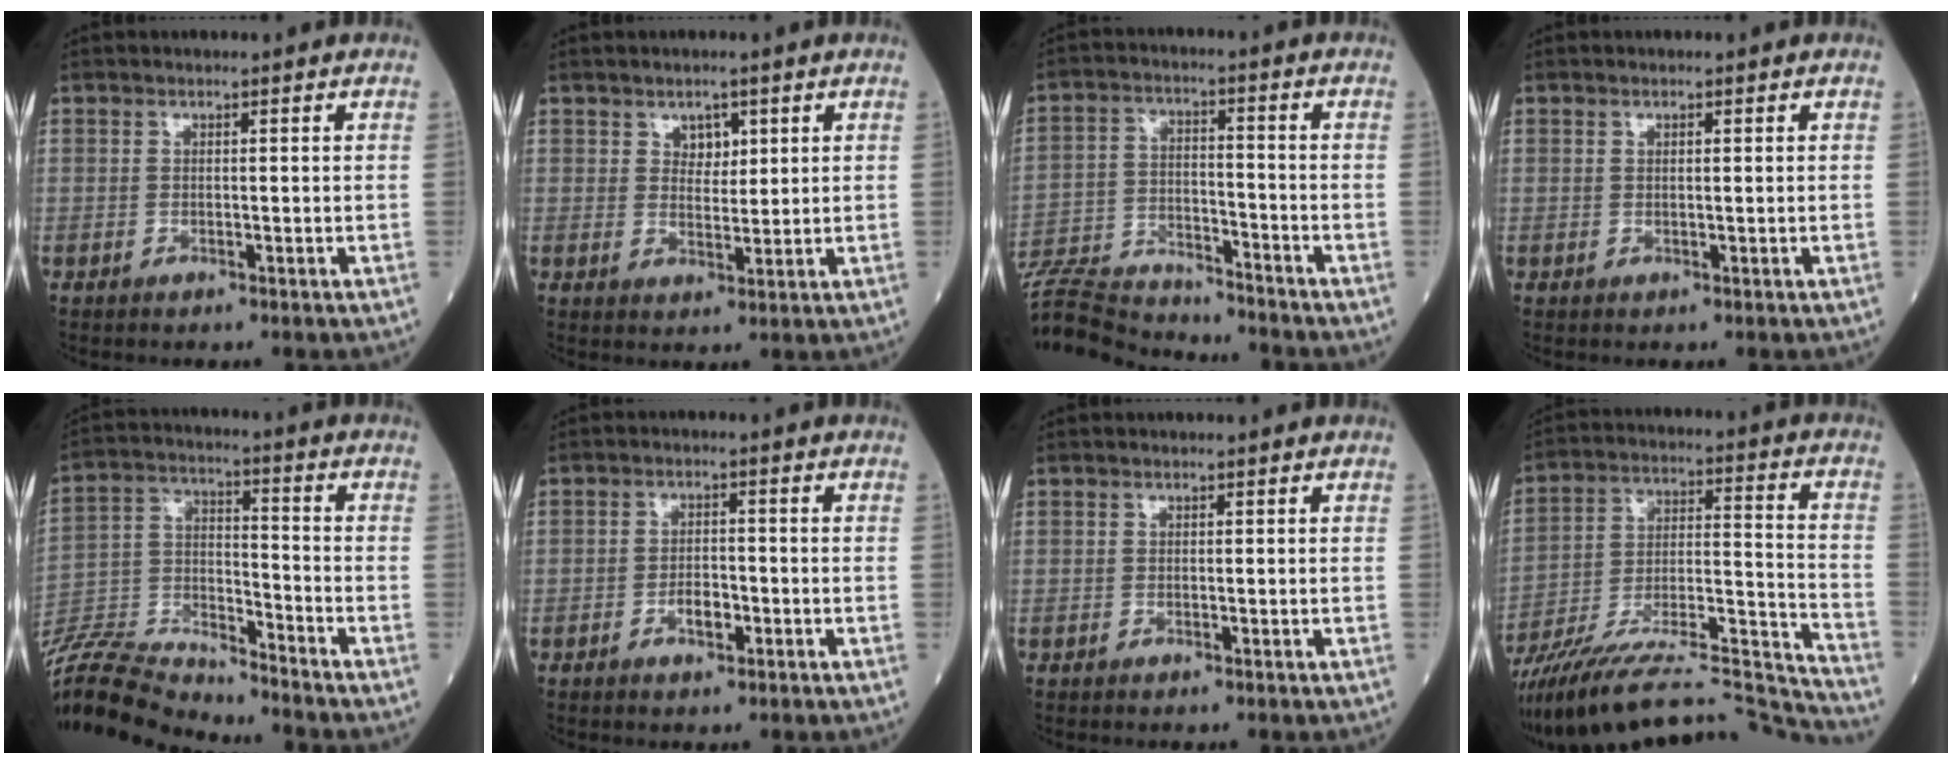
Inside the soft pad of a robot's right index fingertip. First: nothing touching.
{"total": 3.0, "force": [1.6, 1.9, 1.7], "torque": [-0.021, -0.001, 0.027]}
{"total": 14.8, "force": [-14.3, 1.4, 3.4], "torque": [-0.063, 0.006, -0.239]}
{"total": 0.5, "force": [0.3, 0.1, 0.5], "torque": [-0.011, -0.001, 0.005]}
{"total": 17.1, "force": [-16.6, 0.9, 3.9], "torque": [-0.083, 0.012, -0.295]}
{"total": 3.2, "force": [-1.4, 1.4, 2.5], "torque": [-0.044, 0.004, -0.022]}
{"total": 0.0}
{"total": 27.3, "force": [-26.0, -0.1, 8.4], "torque": [-0.116, 0.003, -0.396]}